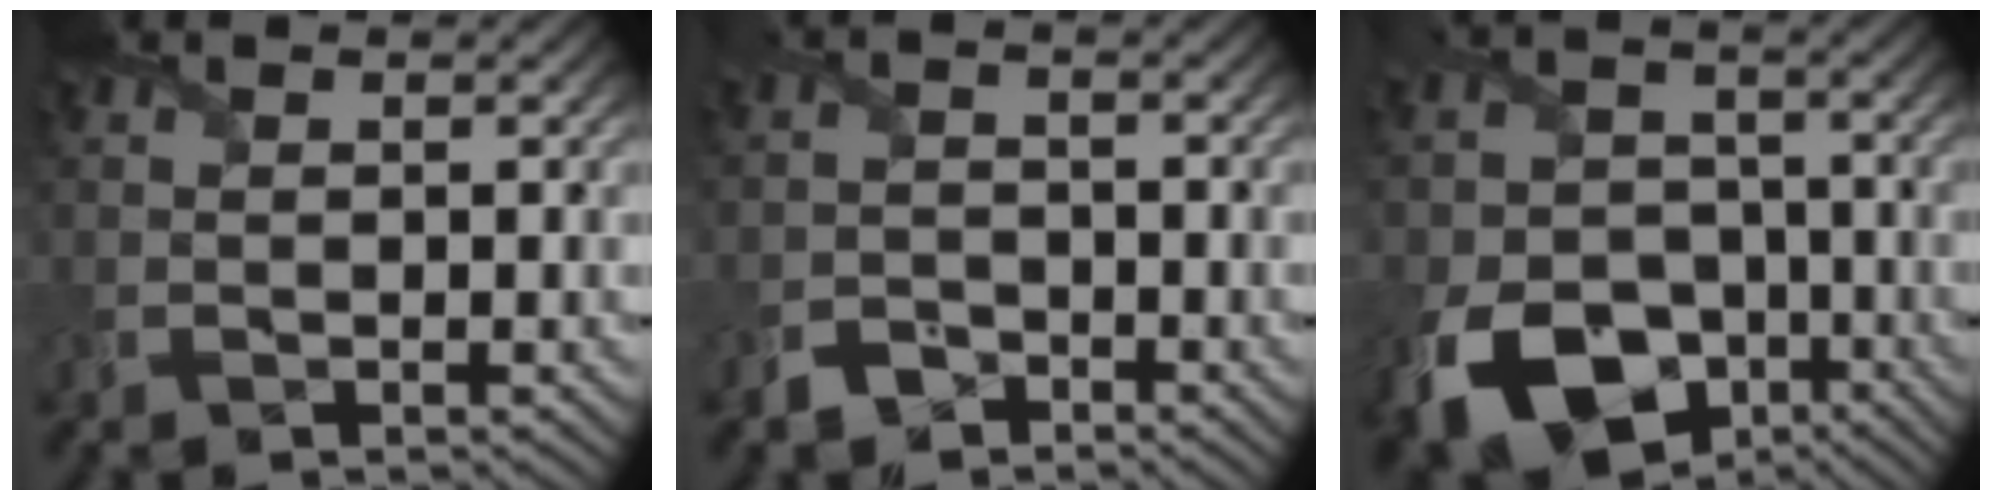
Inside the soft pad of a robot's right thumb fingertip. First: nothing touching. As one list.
[{"total": 2.4, "force": [-2.1, 1.0, 0.4], "torque": [-0.009, 0.003, -0.048]}, {"total": 14.6, "force": [-7.2, 10.3, 7.4], "torque": [-0.173, -0.048, -0.131]}]